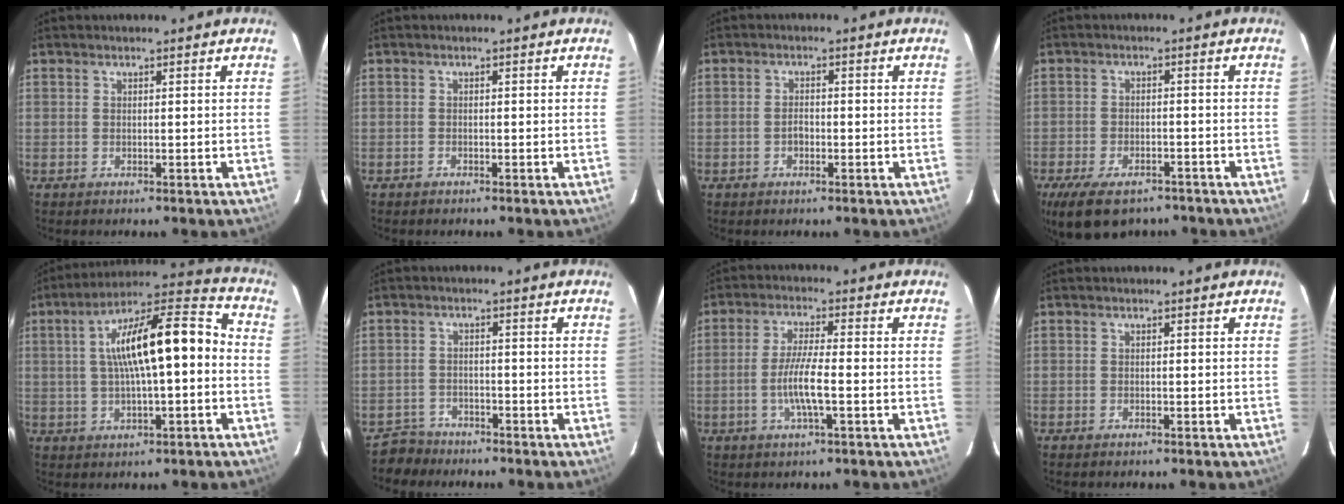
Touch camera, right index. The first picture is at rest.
{"total": 0.6, "force": [-0.5, 0.2, 0.0], "torque": [-0.003, 0.002, -0.009]}
{"total": 1.8, "force": [-0.7, 1.2, 1.2], "torque": [-0.024, 0.005, -0.014]}
{"total": 12.3, "force": [-8.7, 5.8, 6.5], "torque": [-0.148, -0.018, -0.139]}
{"total": 17.1, "force": [0.1, 4.9, 16.4], "torque": [-0.261, 0.036, 0.003]}
{"total": 4.2, "force": [-3.3, 2.4, -0.5], "torque": [-0.005, 0.018, -0.064]}
{"total": 6.6, "force": [-1.9, 0.5, 6.3], "torque": [-0.123, -0.004, -0.037]}
{"total": 0.6, "force": [-0.5, 0.2, 0.2], "torque": [-0.004, 0.000, -0.011]}